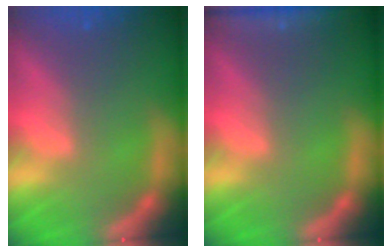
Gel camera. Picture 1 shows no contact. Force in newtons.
{"total": 5.0}